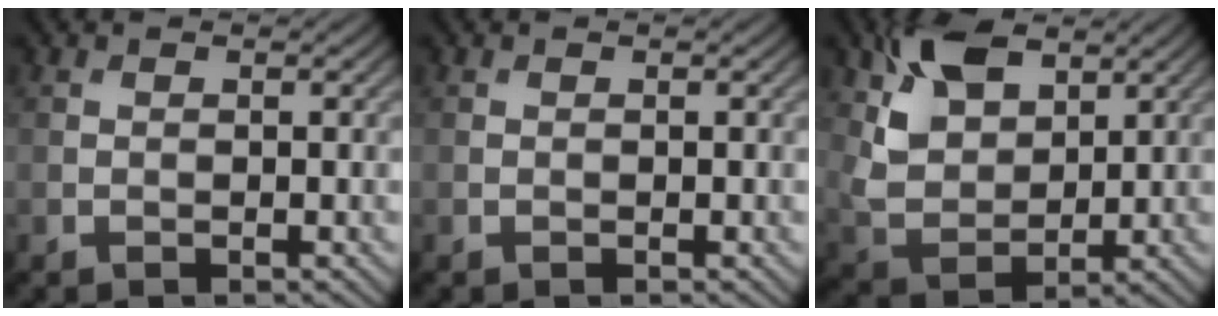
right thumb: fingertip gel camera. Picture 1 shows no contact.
{"total": 0.0}
{"total": 9.5, "force": [5.1, 5.5, 5.9], "torque": [-0.145, -0.002, 0.101]}